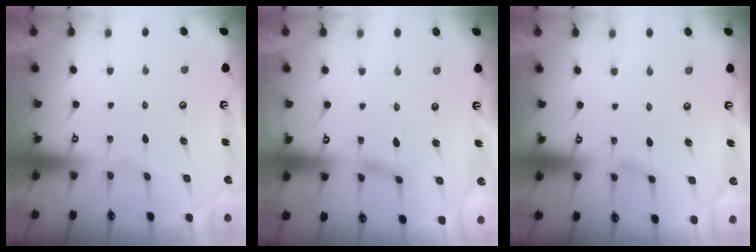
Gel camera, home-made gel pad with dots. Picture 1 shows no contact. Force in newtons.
{"total": 2.9, "press": 2.9, "slide": 0.3}
{"total": 1.3, "press": 1.3, "slide": 0.2}